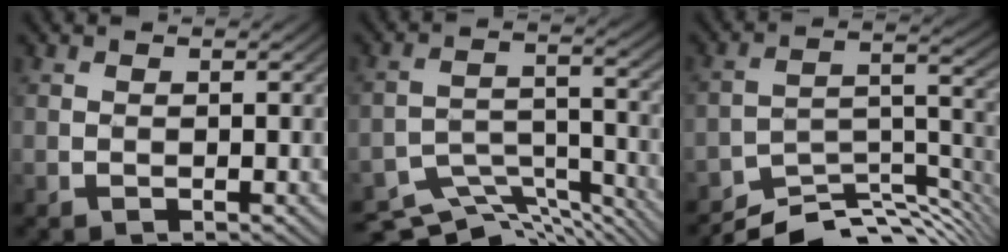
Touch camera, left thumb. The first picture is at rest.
{"total": 10.3, "force": [-9.4, 2.9, 3.1], "torque": [-0.061, -0.002, -0.146]}
{"total": 10.1, "force": [-8.6, 2.5, 4.8], "torque": [-0.085, -0.002, -0.145]}